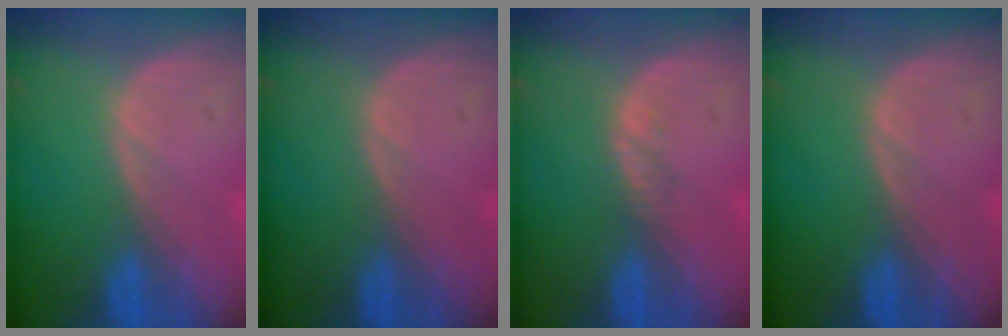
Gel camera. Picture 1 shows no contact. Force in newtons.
{"total": 0.0}
{"total": 1.1, "press": 0.9, "slide": 0.7}
{"total": 0.0}